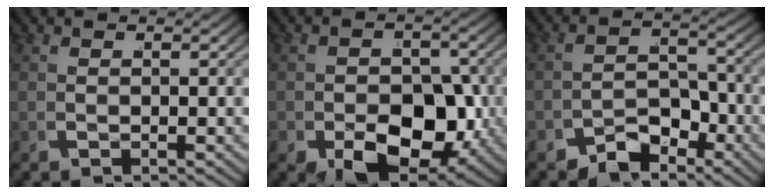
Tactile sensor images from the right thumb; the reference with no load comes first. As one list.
[{"total": 9.0, "force": [-2.4, 6.0, 6.2], "torque": [-0.117, -0.046, -0.022]}, {"total": 4.1, "force": [-3.5, 1.9, 1.1], "torque": [-0.008, -0.006, -0.063]}]